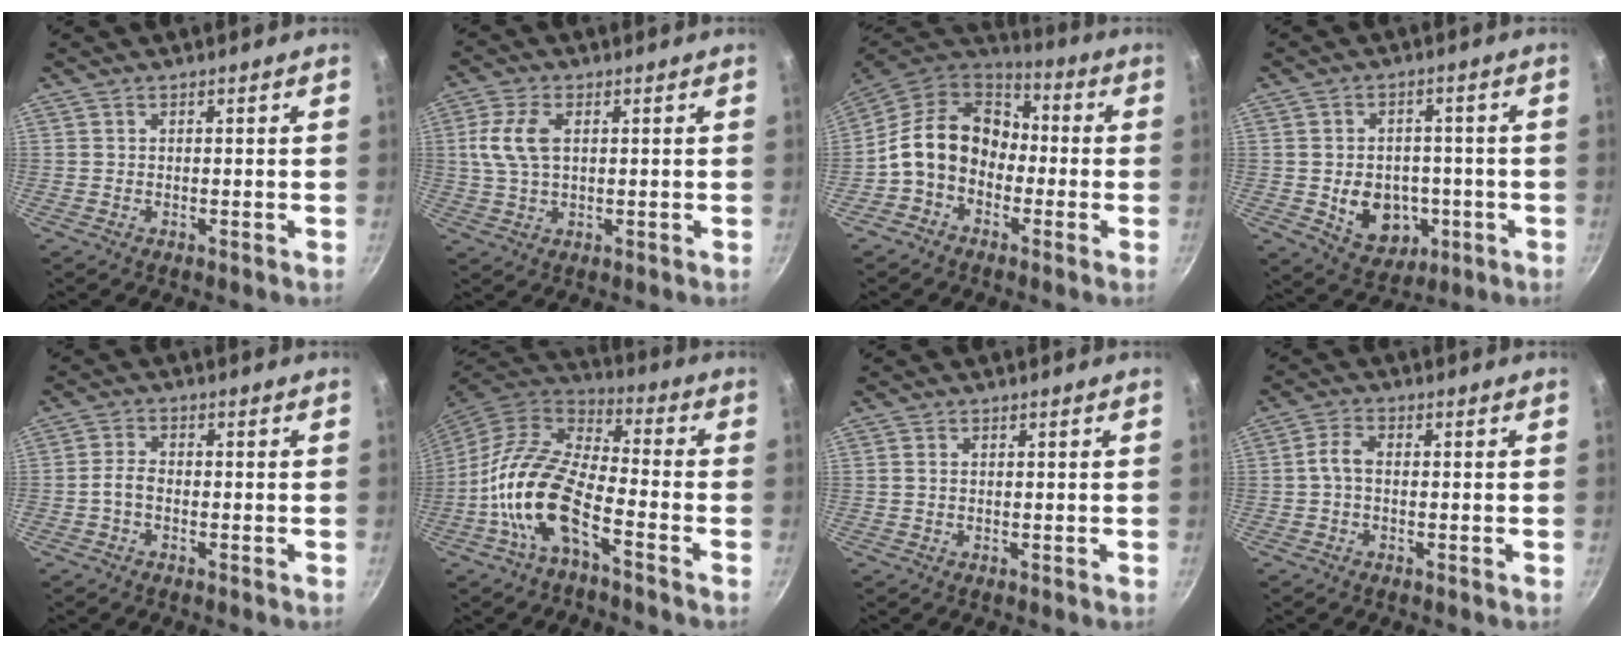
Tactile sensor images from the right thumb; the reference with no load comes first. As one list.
[{"total": 7.4, "force": [1.4, 4.2, 6.0], "torque": [-0.122, 0.008, 0.025]}, {"total": 14.9, "force": [-1.7, 11.8, 9.0], "torque": [-0.125, 0.048, -0.050]}, {"total": 10.8, "force": [-2.2, 8.6, 6.2], "torque": [-0.056, 0.008, -0.017]}, {"total": 2.7, "force": [-1.2, 1.5, 1.9], "torque": [-0.041, 0.017, -0.031]}, {"total": 15.1, "force": [-5.9, 6.4, 12.3], "torque": [-0.233, 0.045, -0.127]}, {"total": 0.6, "force": [0.0, 0.4, 0.4], "torque": [-0.009, 0.002, 0.000]}, {"total": 3.2, "force": [-0.6, 1.6, 2.8], "torque": [-0.066, 0.016, -0.019]}]